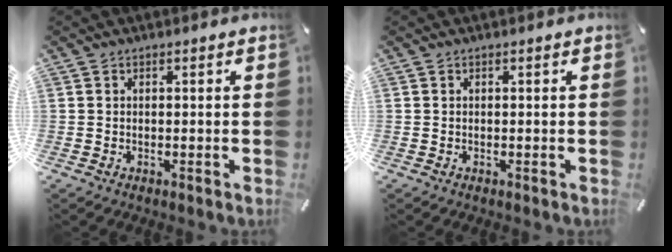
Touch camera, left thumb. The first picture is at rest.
{"total": 0.0}